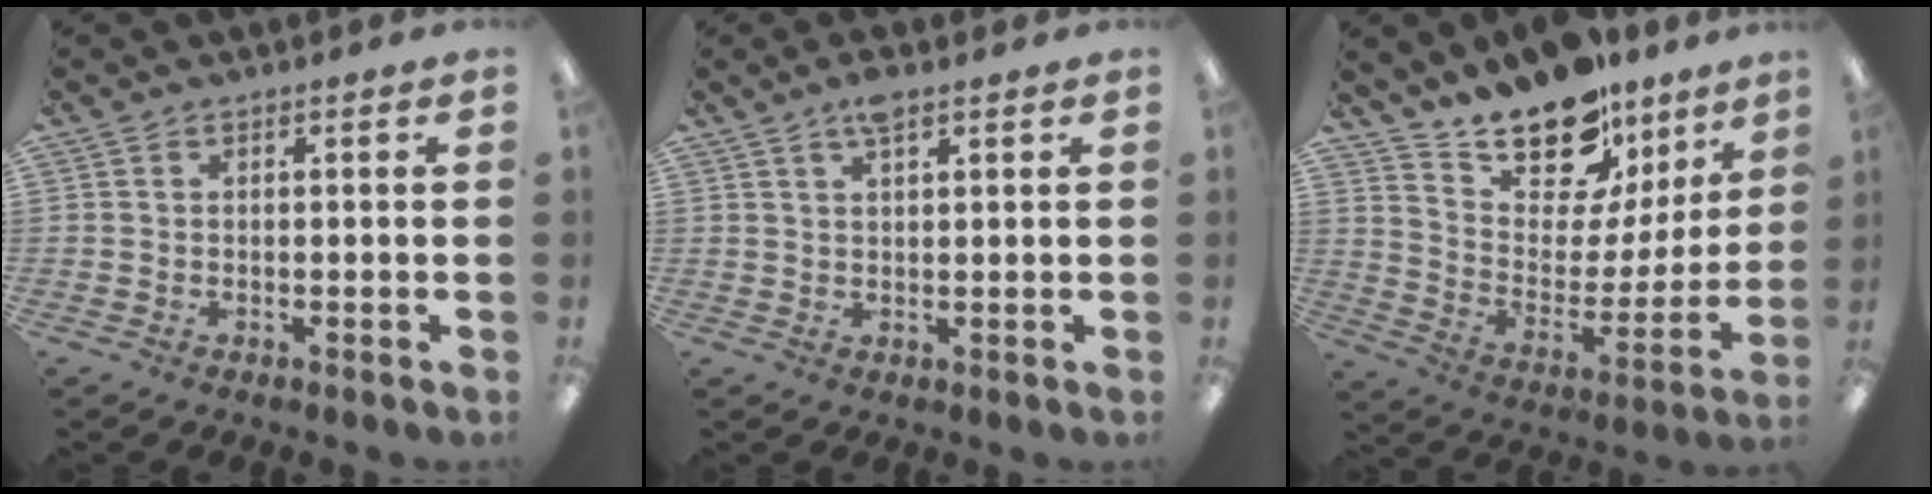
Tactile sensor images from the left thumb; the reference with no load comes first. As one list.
[{"total": 3.9, "force": [2.7, 1.0, 2.6], "torque": [-0.050, 0.000, 0.046]}, {"total": 16.8, "force": [13.3, 8.1, 6.2], "torque": [-0.097, -0.099, 0.239]}]